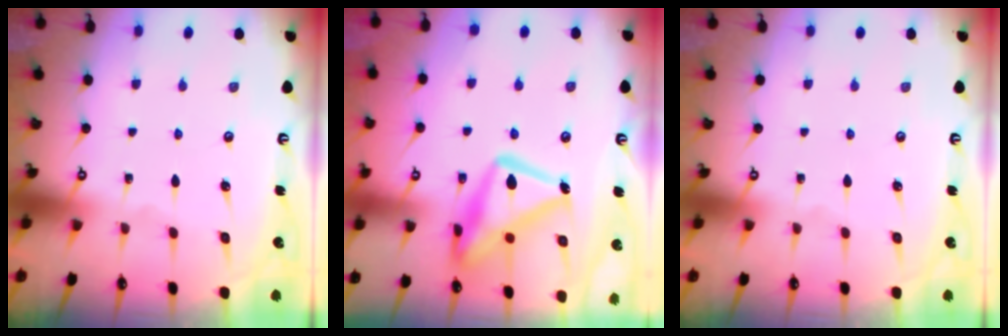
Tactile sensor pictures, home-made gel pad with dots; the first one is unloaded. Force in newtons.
{"total": 18.4, "press": 18.3, "slide": 1.6}
{"total": 0.0}